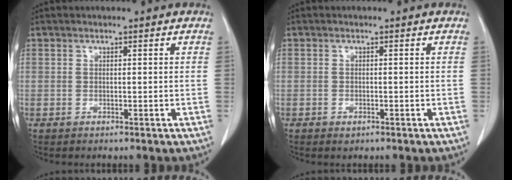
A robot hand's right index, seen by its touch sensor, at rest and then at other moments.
{"total": 0.7, "force": [-0.4, 0.4, 0.4], "torque": [-0.008, -0.001, -0.004]}